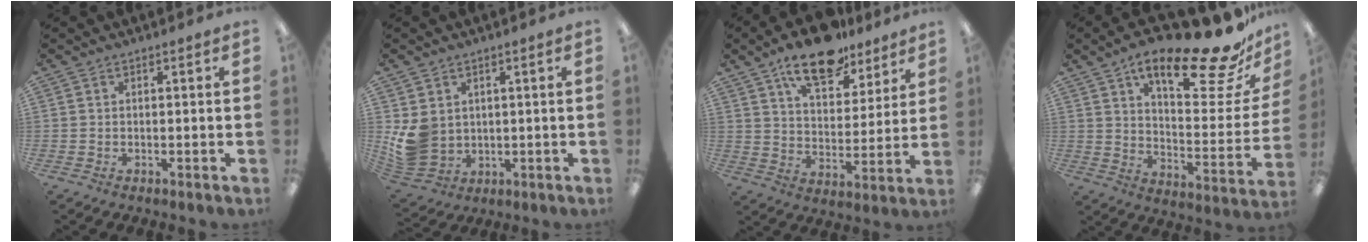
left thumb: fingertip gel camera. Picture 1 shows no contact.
{"total": 8.3, "force": [1.6, 7.2, 3.7], "torque": [-0.089, -0.011, 0.035]}
{"total": 15.7, "force": [11.7, 6.7, 8.0], "torque": [-0.119, -0.062, 0.202]}
{"total": 23.3, "force": [16.4, 6.3, 15.2], "torque": [-0.217, -0.114, 0.259]}